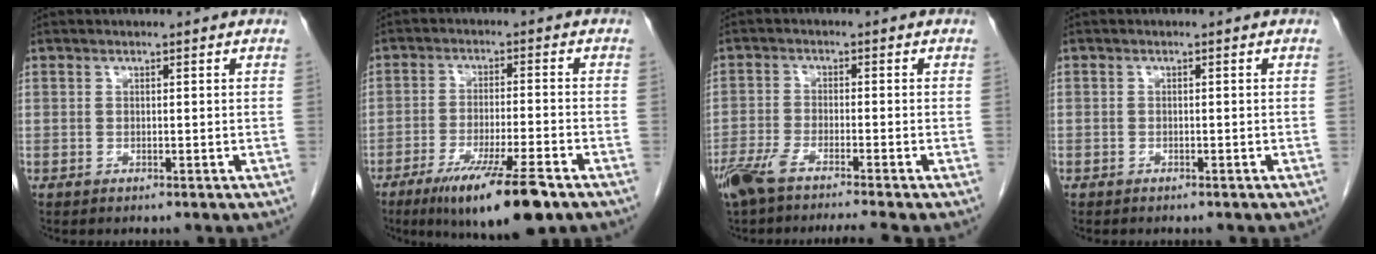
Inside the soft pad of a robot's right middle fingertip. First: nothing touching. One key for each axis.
{"total": 12.2, "fx": -7.8, "fy": 1.0, "fz": 9.3, "tx": -0.149, "ty": -0.029, "tz": -0.125}
{"total": 8.4, "fx": -6.8, "fy": -0.2, "fz": 4.9, "tx": -0.084, "ty": -0.017, "tz": -0.118}
{"total": 0.8, "fx": -0.6, "fy": 0.6, "fz": 0.0, "tx": -0.004, "ty": 0.005, "tz": -0.013}